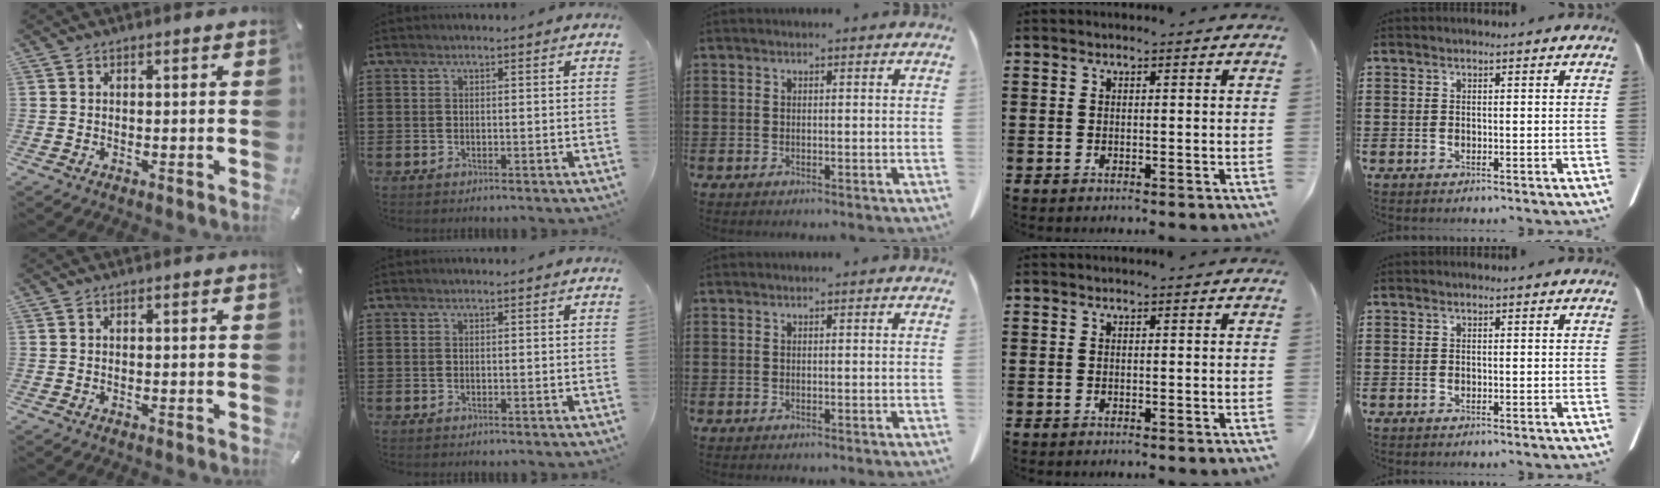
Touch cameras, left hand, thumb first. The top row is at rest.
{}